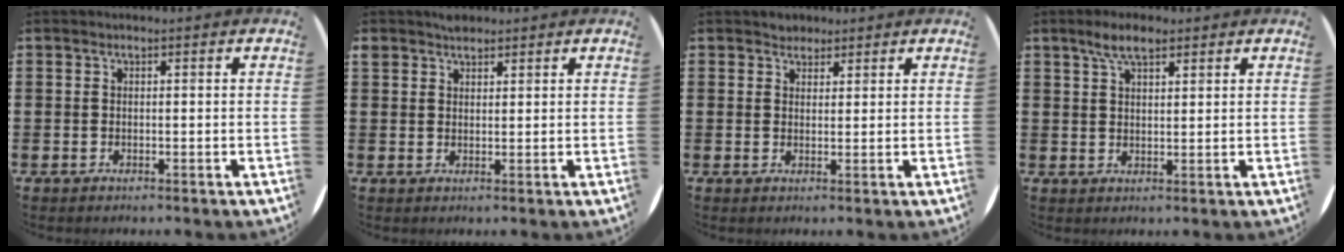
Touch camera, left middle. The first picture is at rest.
{"total": 2.0, "force": [1.8, 0.9, 0.0], "torque": [0.006, 0.001, 0.034]}
{"total": 1.8, "force": [1.7, 0.7, -0.1], "torque": [0.007, 0.001, 0.031]}
{"total": 4.5, "force": [3.1, 1.7, 2.7], "torque": [-0.049, 0.005, 0.054]}